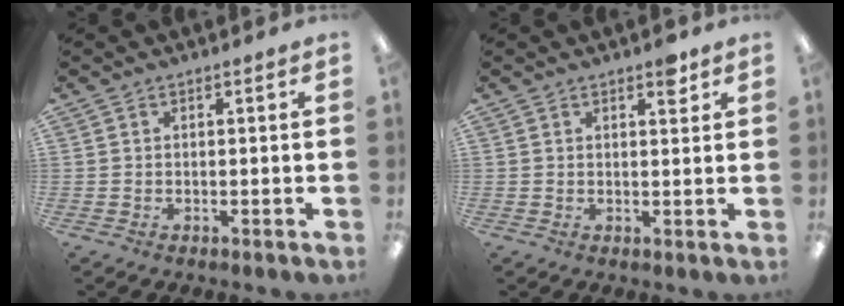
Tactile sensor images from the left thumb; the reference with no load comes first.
{"total": 3.8, "force": [2.6, 1.5, 2.3], "torque": [-0.018, -0.011, 0.038]}